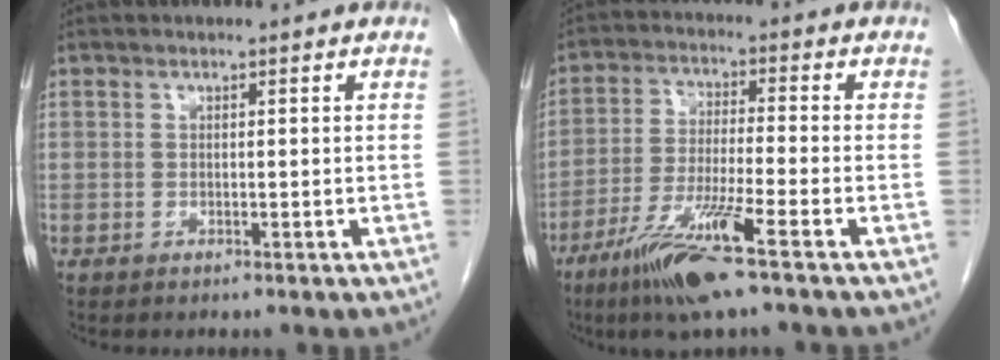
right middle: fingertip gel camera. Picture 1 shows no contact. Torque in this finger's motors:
{"motor_torque": [1.52, -0.62, 0.37, 0.16]}